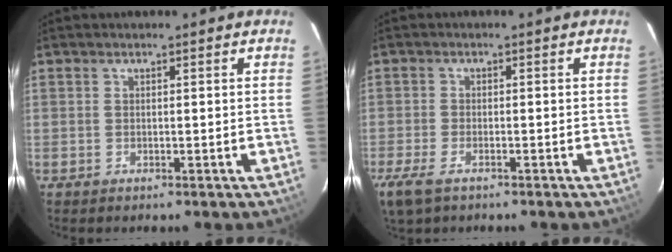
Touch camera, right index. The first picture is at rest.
{"total": 6.4, "force": [-4.3, 2.5, 4.0], "torque": [-0.104, -0.020, -0.083]}